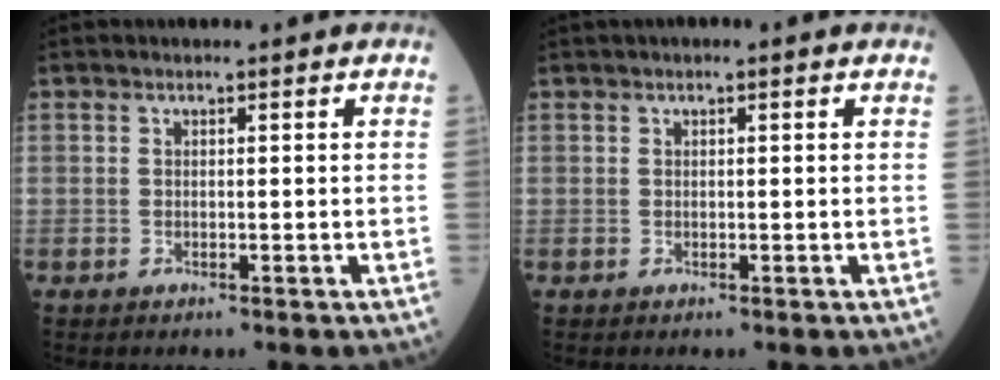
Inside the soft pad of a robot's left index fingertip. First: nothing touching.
{"total": 1.4, "force": [1.0, 0.1, 1.0], "torque": [-0.014, 0.017, 0.012]}